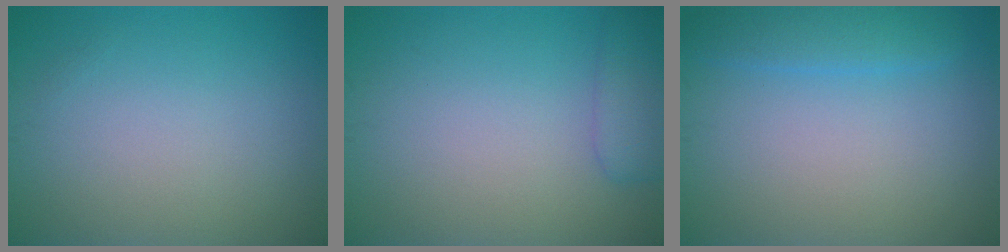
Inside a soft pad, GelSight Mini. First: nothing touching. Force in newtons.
{"total": 2.5, "press": 2.5, "slide": 0.2}
{"total": 2.4, "press": 2.4, "slide": 0.2}